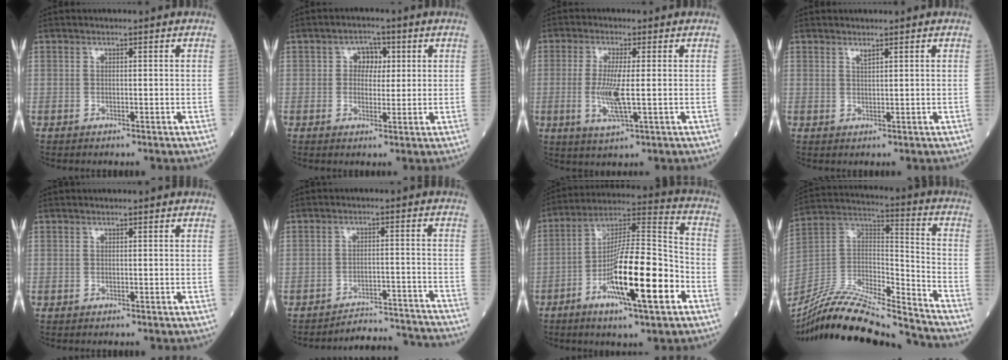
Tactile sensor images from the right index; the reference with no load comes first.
{"total": 3.7, "force": [0.9, 2.7, 2.3], "torque": [-0.028, 0.008, 0.012]}
{"total": 6.5, "force": [-0.6, 0.8, 6.4], "torque": [-0.136, -0.013, -0.012]}
{"total": 0.9, "force": [0.7, -0.1, 0.5], "torque": [-0.010, -0.007, 0.014]}
{"total": 0.0}
{"total": 11.4, "force": [-11.4, 0.3, -0.2], "torque": [0.016, 0.024, -0.148]}
{"total": 17.7, "force": [-6.5, 2.3, 16.3], "torque": [-0.290, -0.006, -0.111]}
{"total": 23.7, "force": [-21.9, 1.6, 9.1], "torque": [-0.204, -0.002, -0.380]}